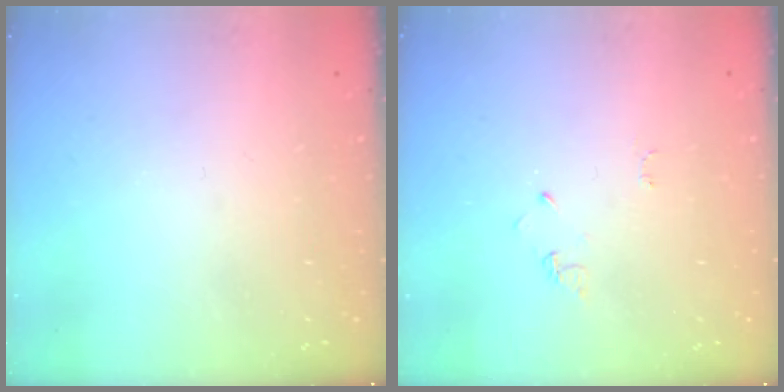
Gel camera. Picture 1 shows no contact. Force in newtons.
{"total": 2.6, "press": 2.6, "slide": 0.4}